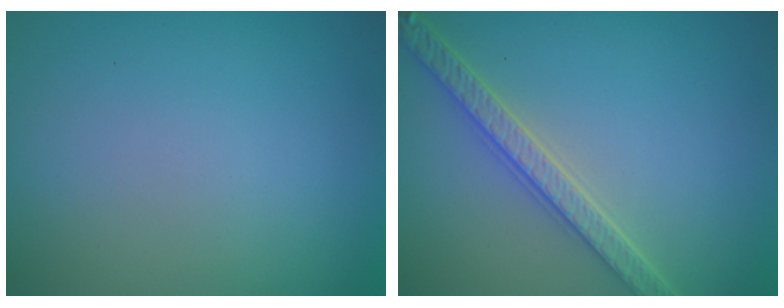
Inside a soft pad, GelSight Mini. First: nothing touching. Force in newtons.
{"total": 4.0, "press": 3.5, "slide": 2.0}